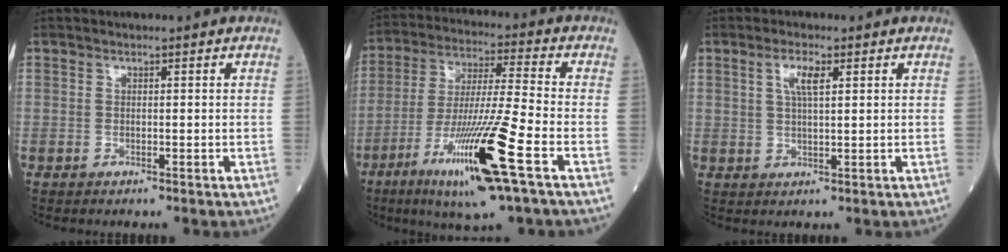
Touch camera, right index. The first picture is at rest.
{"total": 16.6, "force": [-7.5, -0.3, 14.8], "torque": [-0.299, -0.031, -0.136]}
{"total": 3.7, "force": [1.5, 0.7, 3.3], "torque": [-0.065, 0.004, 0.027]}